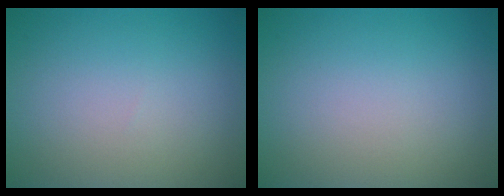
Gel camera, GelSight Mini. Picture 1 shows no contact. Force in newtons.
{"total": 0.0}